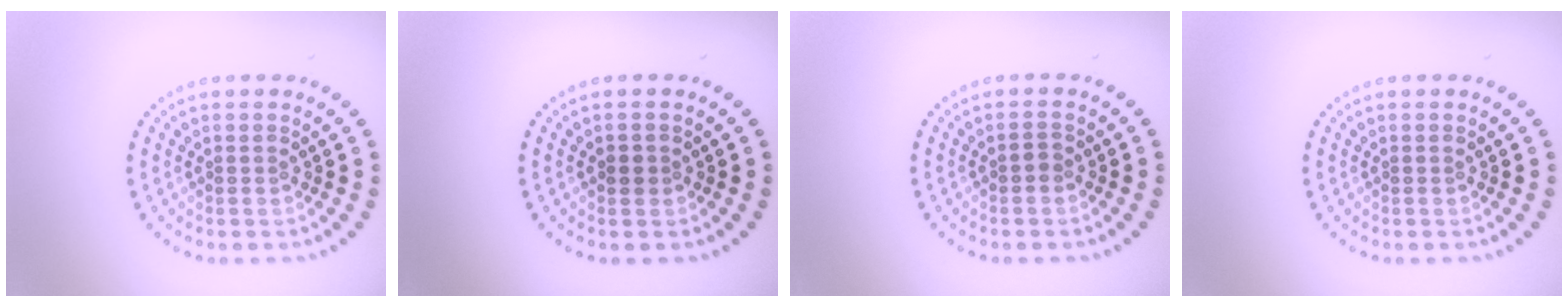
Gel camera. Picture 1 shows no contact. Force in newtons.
{"total": 0.9, "press": 0.8, "slide": 0.3}
{"total": 0.7, "press": 0.7, "slide": 0.2}
{"total": 0.0}